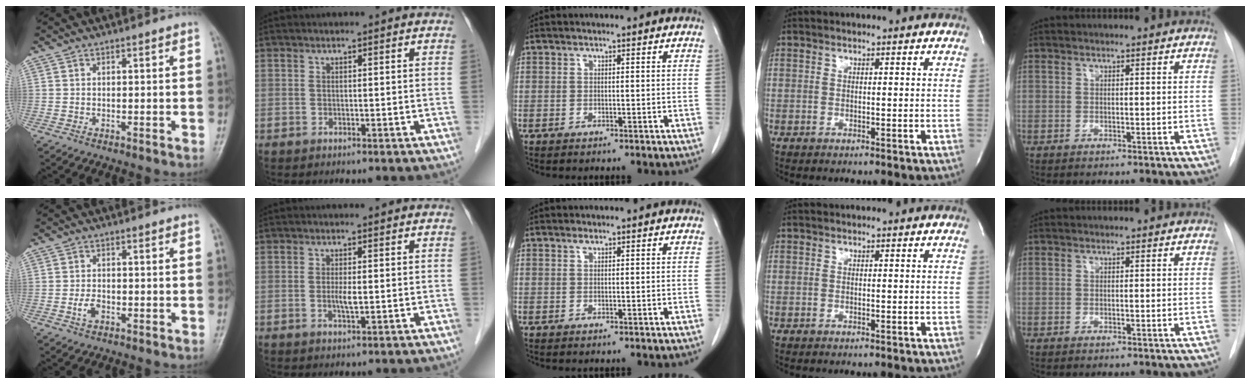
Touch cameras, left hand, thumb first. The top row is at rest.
{"thumb": {"total": 2.6, "force": [-1.1, 1.6, 1.8], "torque": [-0.033, 0.005, -0.021]}, "index": {"total": 1.9, "force": [-0.1, 0.3, 1.9], "torque": [-0.042, -0.003, -0.001]}, "middle": {"total": 0.5, "force": [0.4, 0.1, 0.3], "torque": [-0.010, 0.000, 0.007]}}